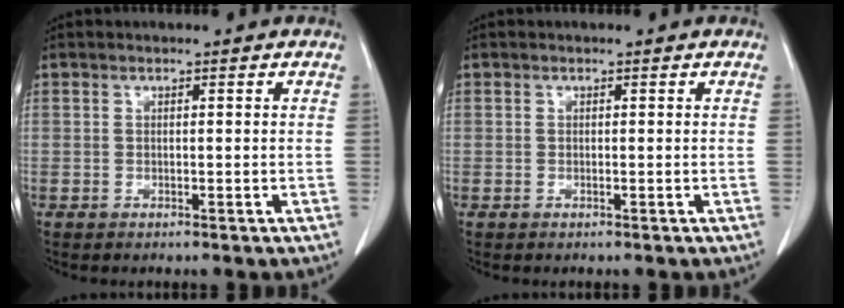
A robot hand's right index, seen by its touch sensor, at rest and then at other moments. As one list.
[{"total": 0.0}]